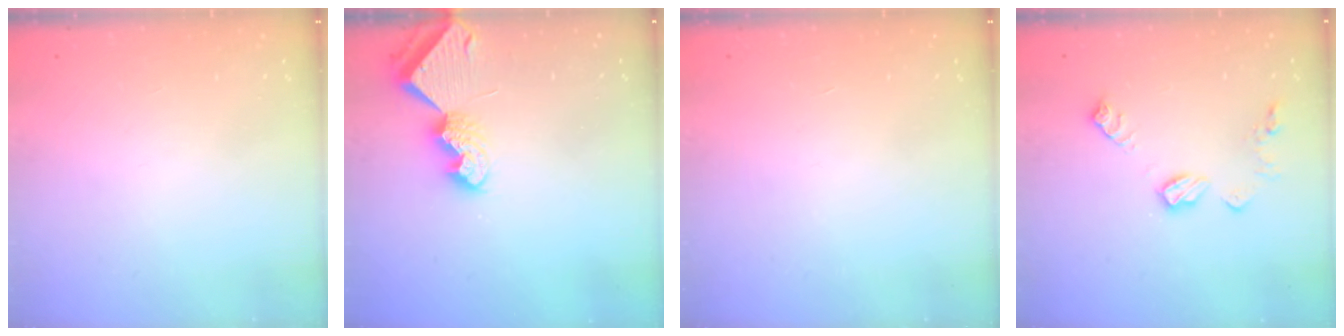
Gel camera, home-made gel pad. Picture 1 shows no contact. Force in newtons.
{"total": 9.5, "press": 9.4, "slide": 0.9}
{"total": 0.0}
{"total": 9.0, "press": 9.0, "slide": 0.3}